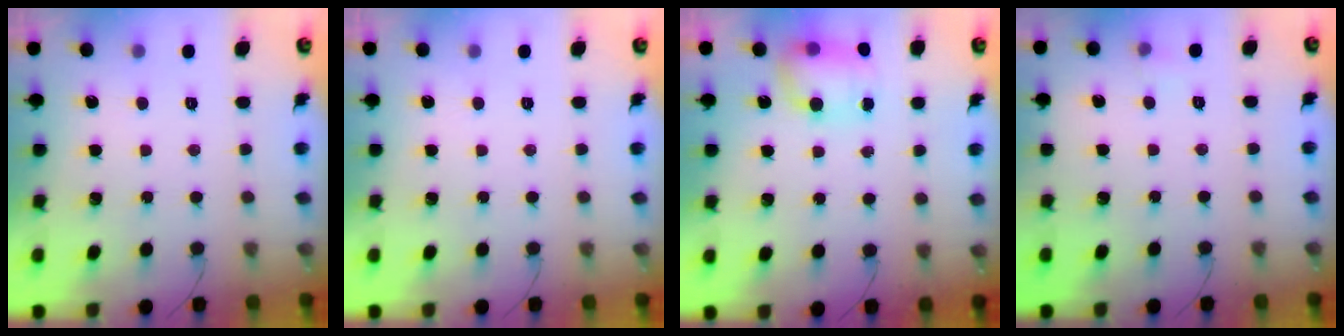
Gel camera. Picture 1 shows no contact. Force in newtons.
{"total": 0.0}
{"total": 8.0, "press": 7.8, "slide": 1.8}
{"total": 3.0, "press": 2.7, "slide": 1.3}